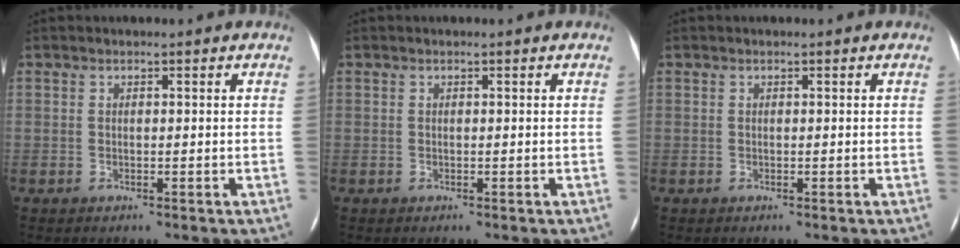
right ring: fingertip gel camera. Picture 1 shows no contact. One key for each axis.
{"total": 0.0}
{"total": 0.0}